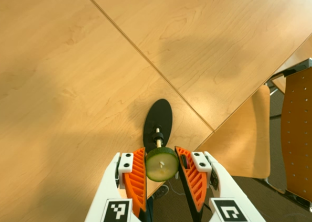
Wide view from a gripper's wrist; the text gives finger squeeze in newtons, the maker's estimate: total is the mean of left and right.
{"total": 8.4, "left": 8.5, "right": 8.3}